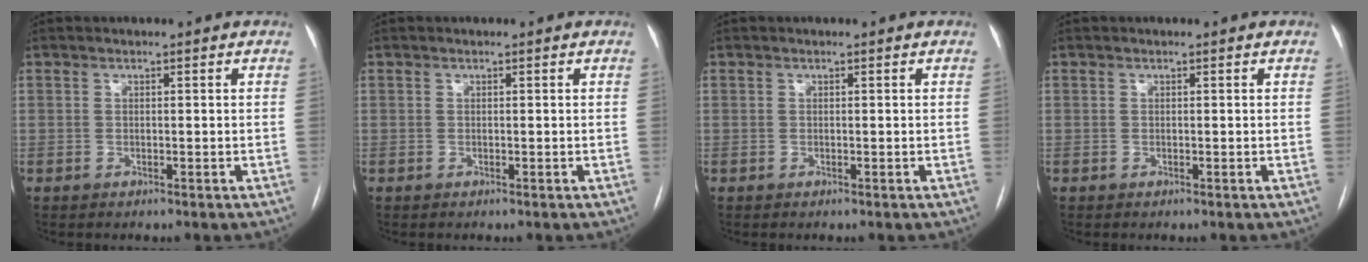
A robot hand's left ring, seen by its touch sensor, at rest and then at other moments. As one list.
[{"total": 0.0}, {"total": 0.0}, {"total": 0.0}]